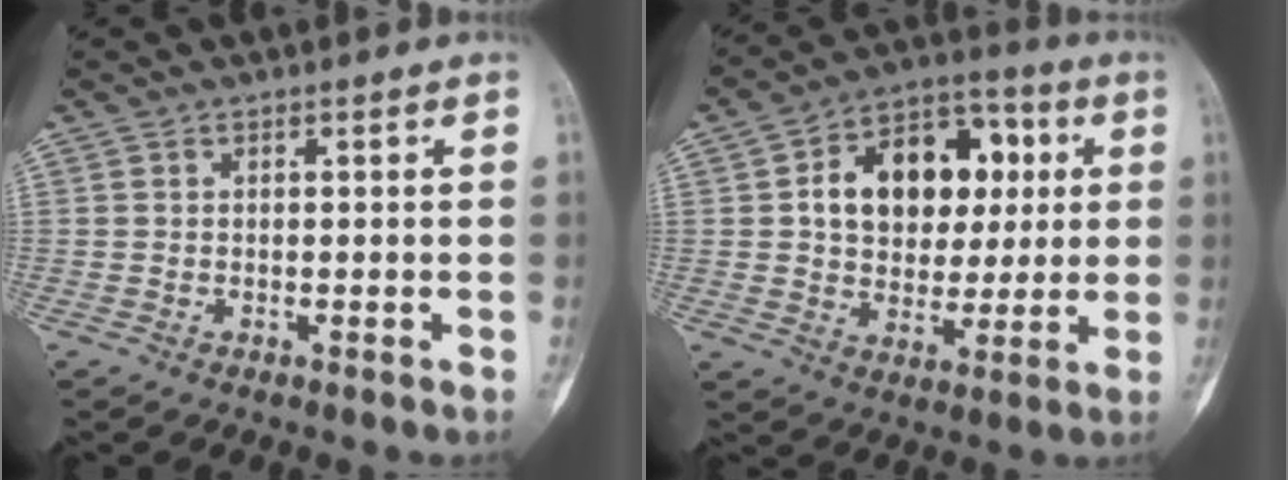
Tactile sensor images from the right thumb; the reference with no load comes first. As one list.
[{"total": 17.7, "force": [3.5, 12.4, 12.1], "torque": [-0.139, 0.017, 0.053]}]